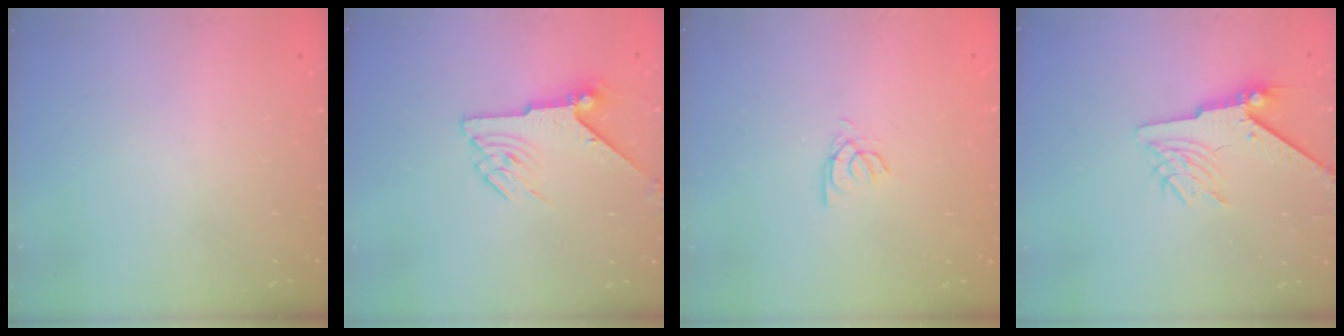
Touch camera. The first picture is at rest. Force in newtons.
{"total": 7.5, "press": 7.5, "slide": 0.3}
{"total": 2.7, "press": 2.7, "slide": 0.2}
{"total": 7.3, "press": 7.2, "slide": 1.1}